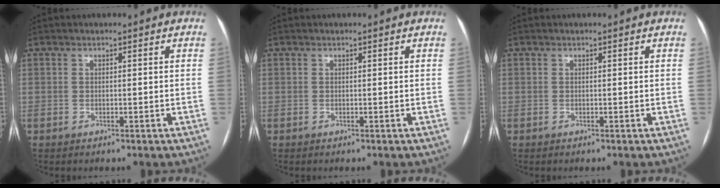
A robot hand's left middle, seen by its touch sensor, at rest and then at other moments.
{"total": 0.0}
{"total": 0.0}